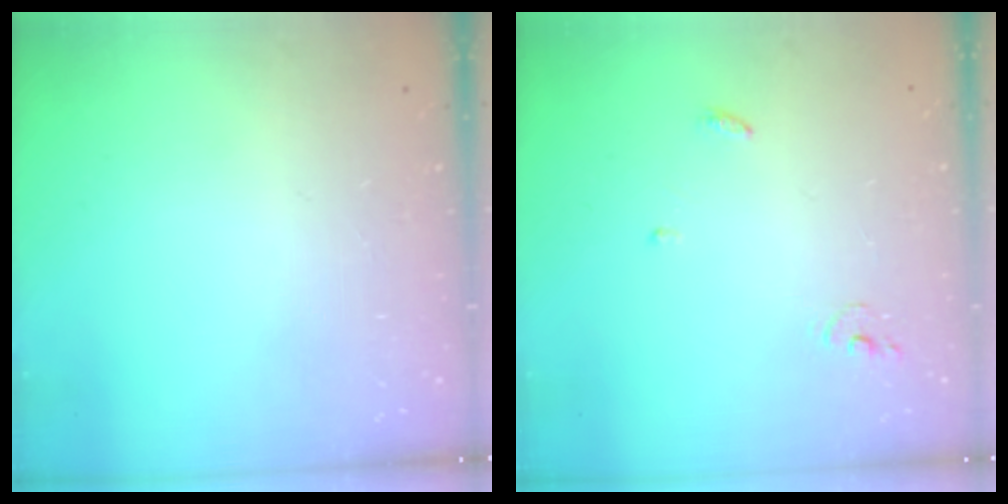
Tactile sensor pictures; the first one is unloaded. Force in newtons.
{"total": 3.8, "press": 3.8, "slide": 0.4}